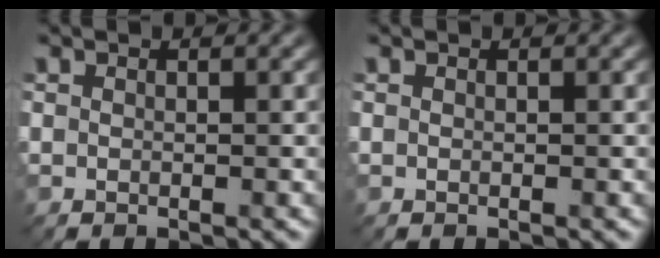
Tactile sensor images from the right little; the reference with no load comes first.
{"total": 0.0}